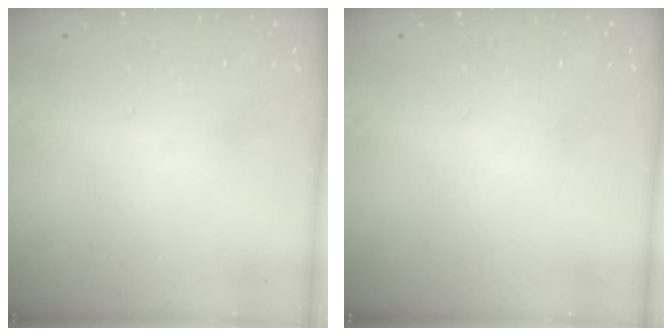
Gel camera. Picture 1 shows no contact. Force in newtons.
{"total": 0.0}